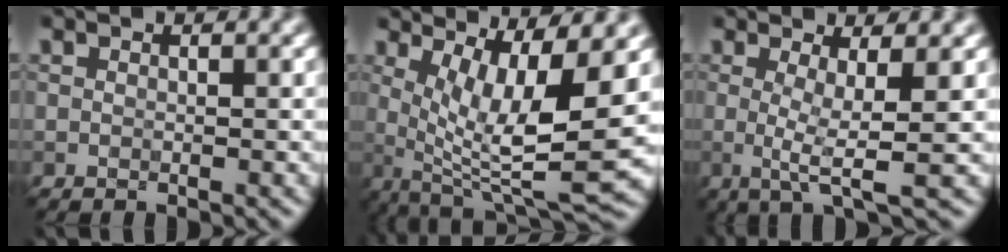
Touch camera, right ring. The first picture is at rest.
{"total": 9.2, "force": [1.3, 2.6, 8.8], "torque": [-0.144, -0.012, 0.027]}
{"total": 3.8, "force": [0.2, 0.6, 3.8], "torque": [-0.065, -0.008, 0.000]}